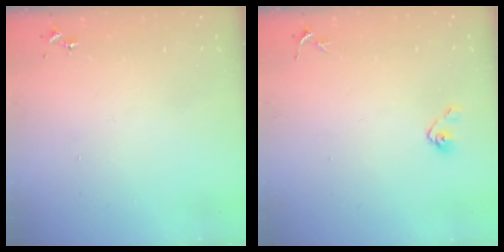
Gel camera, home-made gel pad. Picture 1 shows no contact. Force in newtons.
{"total": 4.9, "press": 4.6, "slide": 1.8}